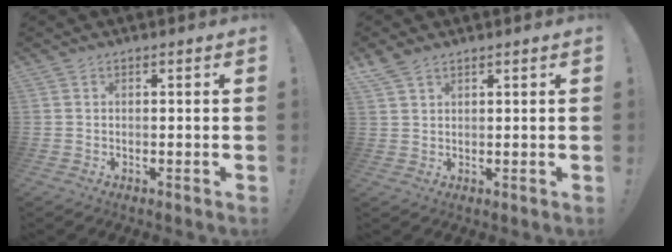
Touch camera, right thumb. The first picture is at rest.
{"total": 3.9, "force": [3.1, 1.7, 1.7], "torque": [-0.029, -0.015, 0.059]}